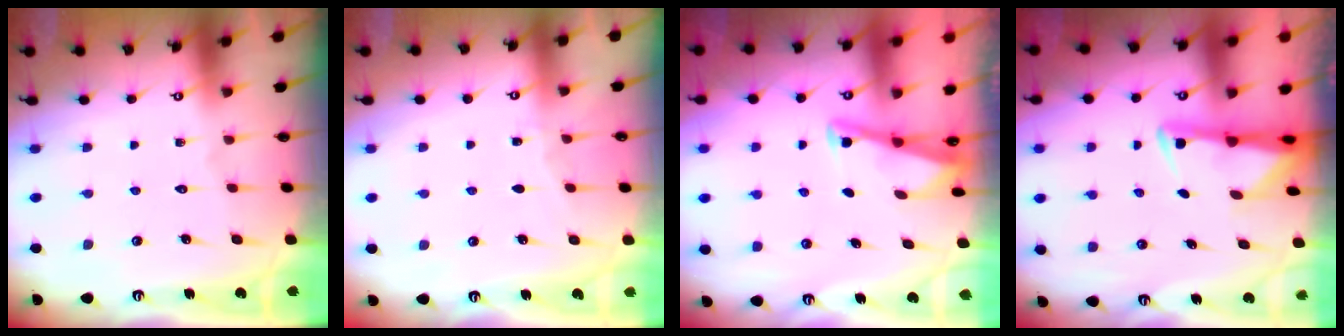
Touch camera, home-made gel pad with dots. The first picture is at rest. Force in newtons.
{"total": 3.2, "press": 3.2, "slide": 0.5}
{"total": 2.9, "press": 2.8, "slide": 0.3}
{"total": 2.7, "press": 2.6, "slide": 0.7}